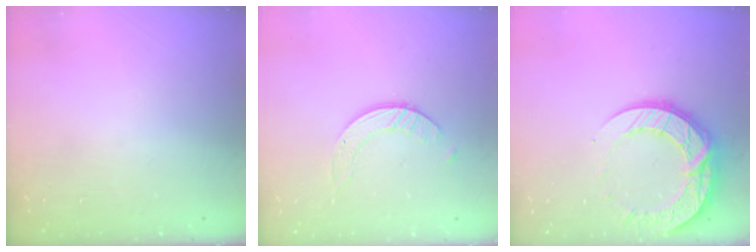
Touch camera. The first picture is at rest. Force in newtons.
{"total": 2.5, "press": 2.5, "slide": 0.3}
{"total": 15.4, "press": 15.4, "slide": 1.2}